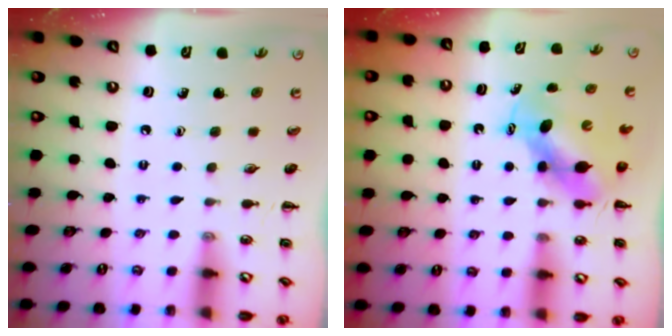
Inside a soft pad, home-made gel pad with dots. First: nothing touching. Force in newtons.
{"total": 6.5, "press": 6.4, "slide": 0.9}